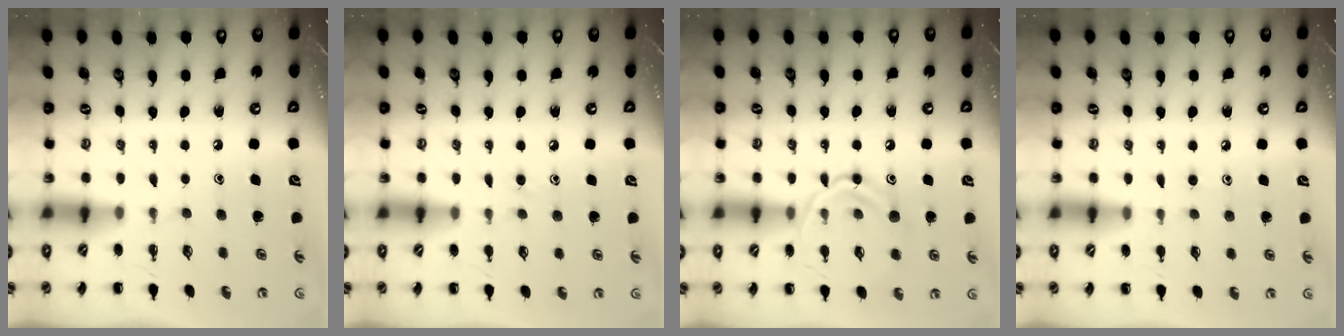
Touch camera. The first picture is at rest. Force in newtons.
{"total": 6.5, "press": 6.0, "slide": 2.5}
{"total": 13.0, "press": 13.0, "slide": 0.8}
{"total": 6.2, "press": 5.8, "slide": 2.3}